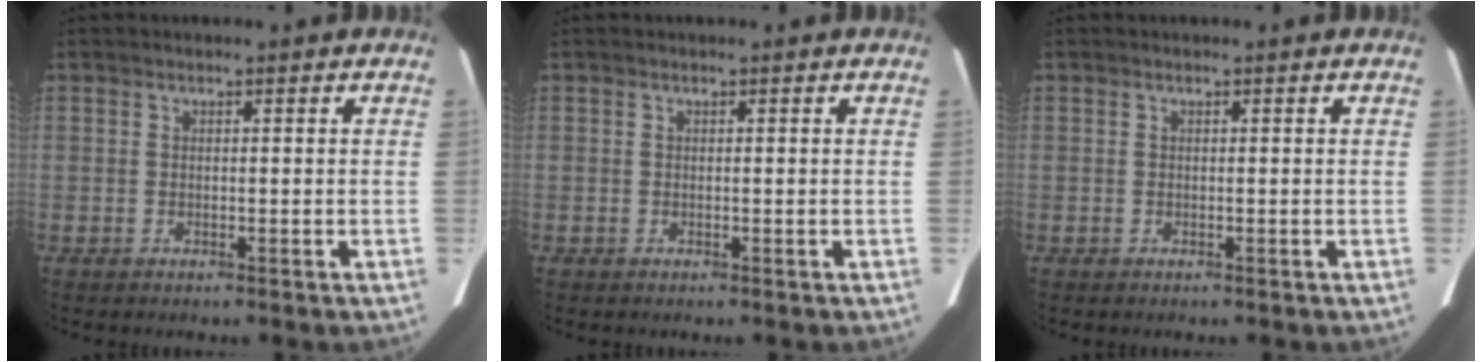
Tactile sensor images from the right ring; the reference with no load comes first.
{"total": 0.0}
{"total": 0.0}